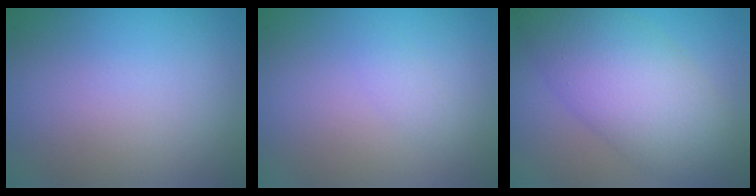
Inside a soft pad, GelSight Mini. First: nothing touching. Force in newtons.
{"total": 0.9, "press": 0.9, "slide": 0.1}
{"total": 8.3, "press": 8.3, "slide": 0.3}